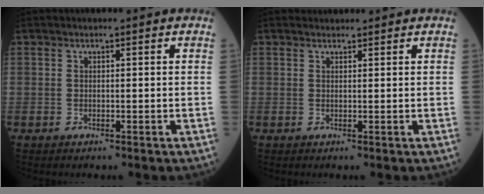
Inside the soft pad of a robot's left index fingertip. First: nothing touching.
{"total": 1.2, "force": [1.1, 0.3, -0.1], "torque": [-0.009, 0.009, 0.020]}